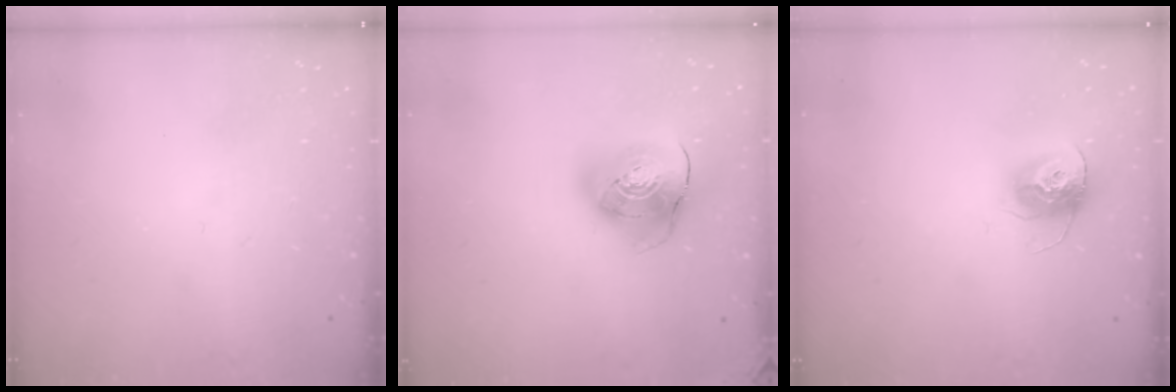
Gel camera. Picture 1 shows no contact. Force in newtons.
{"total": 14.4, "press": 14.2, "slide": 2.1}
{"total": 12.3, "press": 12.3, "slide": 1.0}